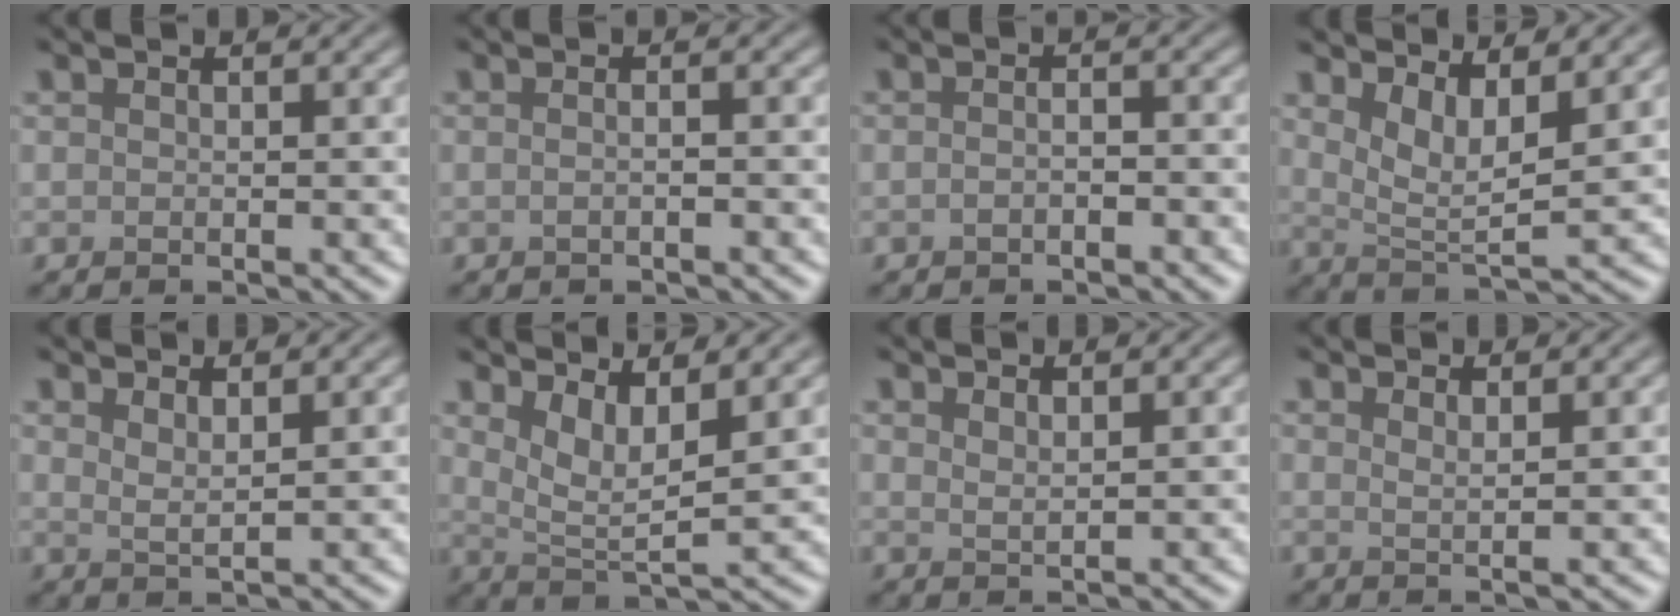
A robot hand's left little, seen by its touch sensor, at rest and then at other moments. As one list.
[{"total": 2.3, "force": [0.3, 1.1, 2.0], "torque": [-0.007, -0.004, -0.016]}, {"total": 1.4, "force": [-0.7, 0.4, 1.1], "torque": [-0.022, 0.001, -0.016]}, {"total": 4.6, "force": [2.5, 1.3, 3.6], "torque": [-0.071, -0.011, 0.050]}, {"total": 2.0, "force": [1.5, 0.5, 1.2], "torque": [-0.021, -0.003, 0.027]}, {"total": 4.5, "force": [2.5, 1.2, 3.5], "torque": [-0.070, -0.011, 0.050]}, {"total": 1.3, "force": [1.0, 0.3, 0.6], "torque": [-0.013, -0.001, 0.019]}, {"total": 1.6, "force": [1.1, 0.4, 1.1], "torque": [-0.012, 0.000, 0.014]}]